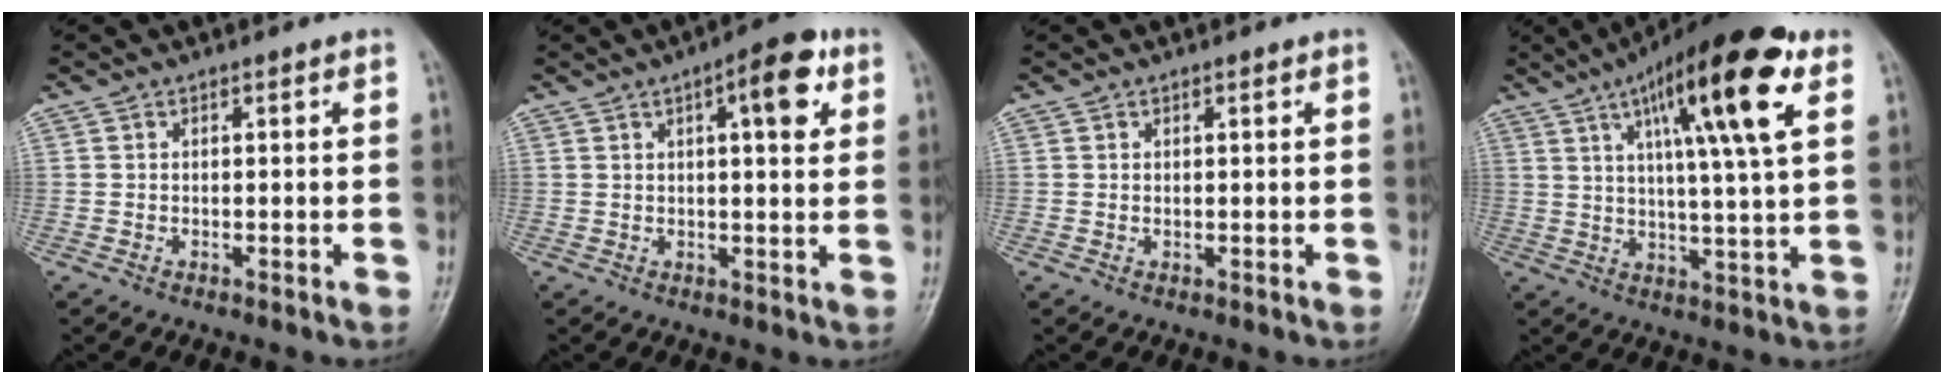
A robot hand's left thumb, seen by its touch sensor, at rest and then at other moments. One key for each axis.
{"total": 8.6, "fx": 3.4, "fy": 2.9, "fz": 7.3, "tx": -0.083, "ty": -0.002, "tz": 0.040}
{"total": 0.7, "fx": 0.4, "fy": 0.3, "fz": 0.5, "tx": -0.006, "ty": -0.002, "tz": 0.006}
{"total": 18.7, "fx": 8.1, "fy": 3.5, "fz": 16.5, "tx": -0.249, "ty": -0.012, "tz": 0.124}